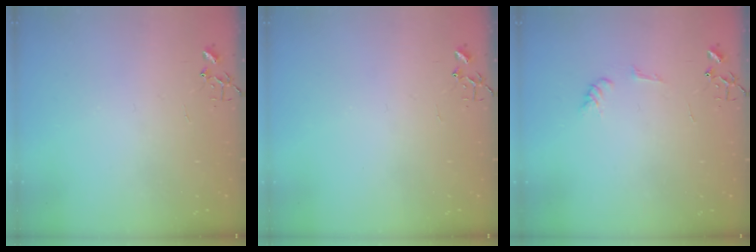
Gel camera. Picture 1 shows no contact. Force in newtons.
{"total": 0.0}
{"total": 5.9, "press": 5.9, "slide": 0.6}